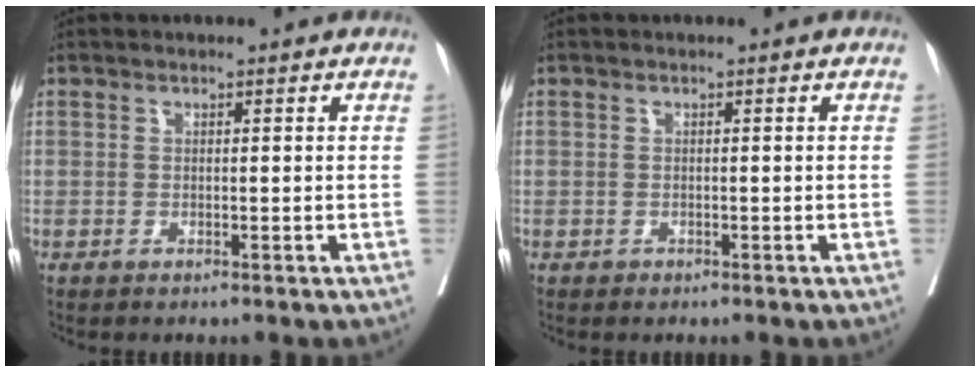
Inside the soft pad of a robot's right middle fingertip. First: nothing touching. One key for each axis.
{"total": 0.0}